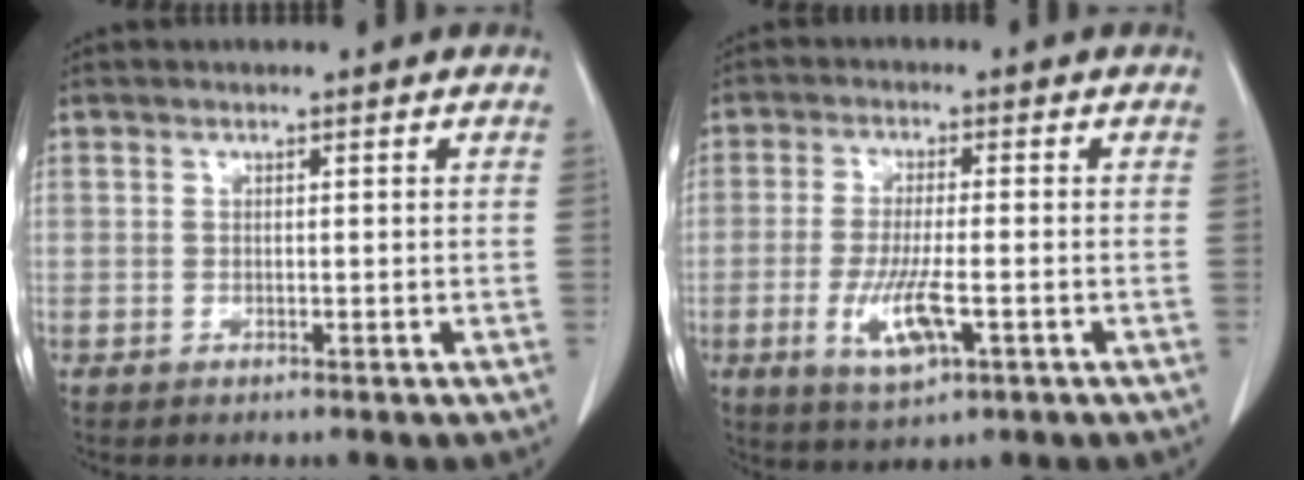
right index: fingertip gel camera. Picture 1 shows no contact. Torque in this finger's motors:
{"motor_torque": [0.45, 0.01, 0.28, 0.09]}